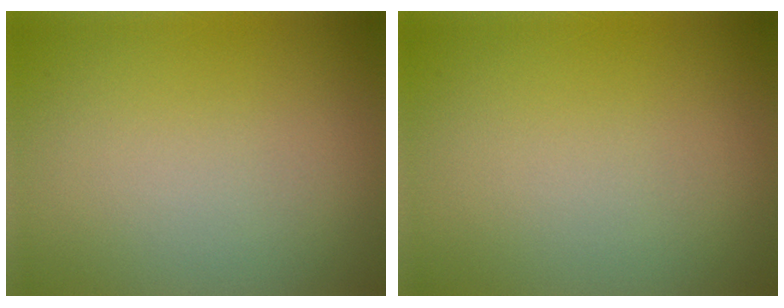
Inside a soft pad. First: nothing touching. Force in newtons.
{"total": 0.0}